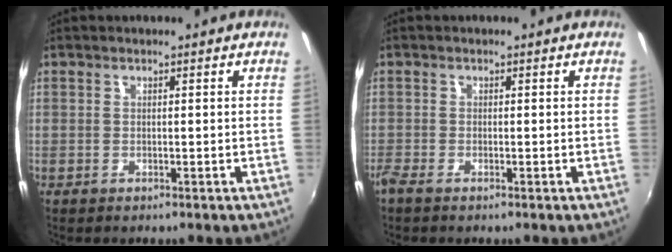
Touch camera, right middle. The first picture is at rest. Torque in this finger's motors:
{"motor_torque": [1.04, -0.92, 0.33, 0.17]}